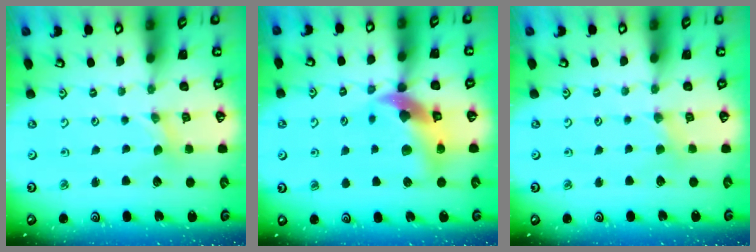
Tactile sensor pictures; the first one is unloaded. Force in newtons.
{"total": 12.8, "press": 12.7, "slide": 1.8}
{"total": 2.0, "press": 2.0, "slide": 0.4}